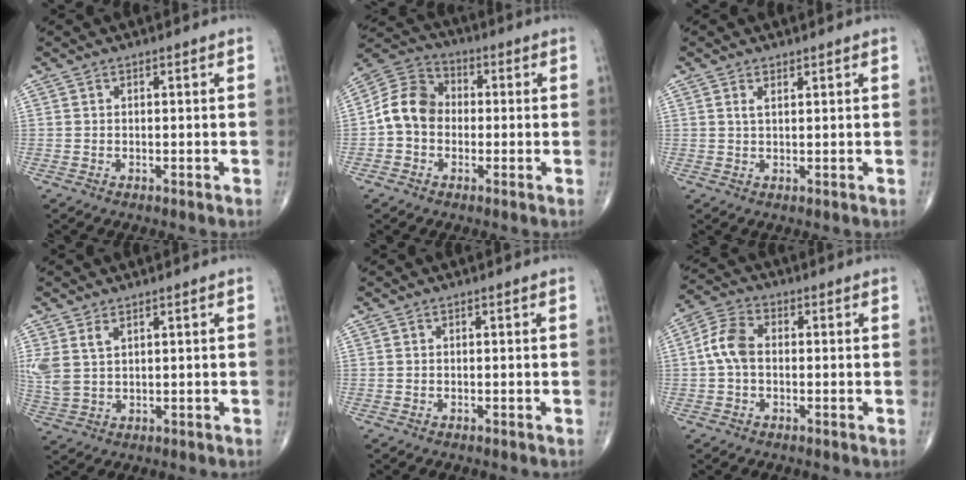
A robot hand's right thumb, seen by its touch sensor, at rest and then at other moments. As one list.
[{"total": 9.4, "force": [-0.8, 7.6, 5.4], "torque": [-0.087, 0.033, -0.031]}, {"total": 1.4, "force": [0.8, 0.5, 1.0], "torque": [-0.019, -0.001, 0.018]}, {"total": 5.0, "force": [2.3, 2.7, 3.5], "torque": [-0.087, -0.002, 0.060]}, {"total": 0.0}, {"total": 6.4, "force": [-0.1, 4.2, 4.9], "torque": [-0.099, 0.020, -0.010]}]